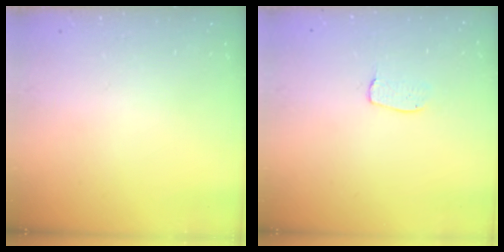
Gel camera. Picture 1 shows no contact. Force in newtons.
{"total": 5.8, "press": 5.8, "slide": 0.2}